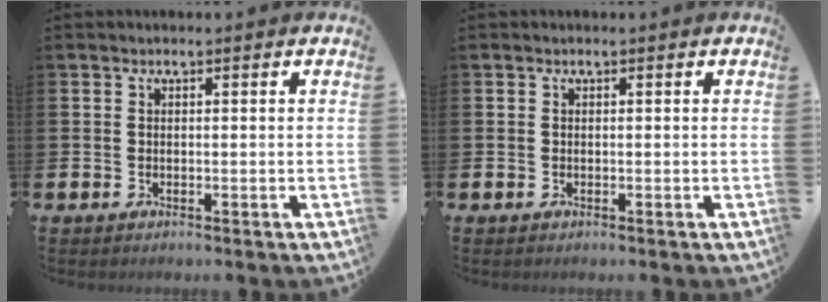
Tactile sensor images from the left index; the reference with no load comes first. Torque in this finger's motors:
{"motor_torque": [-0.05, -0.02, 0.01, 0.02]}